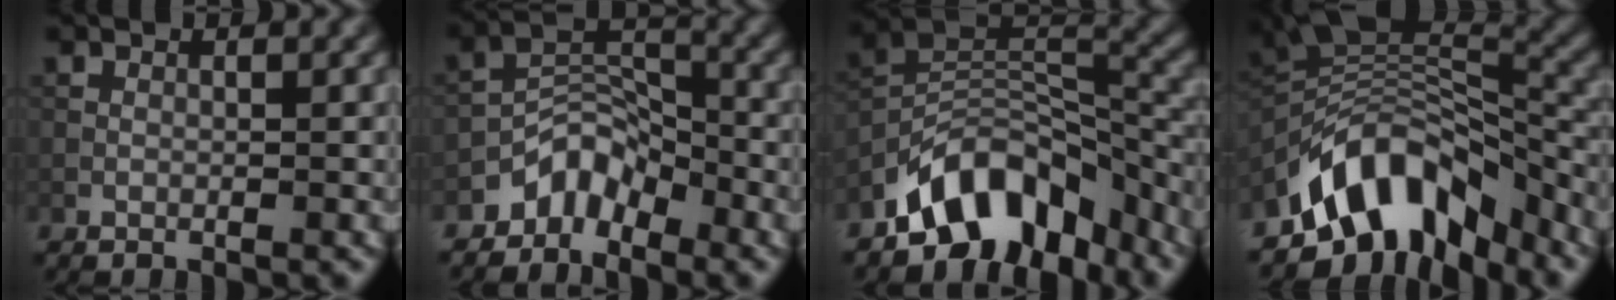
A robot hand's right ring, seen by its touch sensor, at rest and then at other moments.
{"total": 3.8, "force": [-3.0, 1.9, 1.1], "torque": [-0.009, 0.014, -0.061]}
{"total": 9.1, "force": [-6.4, 4.5, 4.6], "torque": [-0.054, 0.002, -0.123]}
{"total": 10.3, "force": [-6.5, 5.1, 6.1], "torque": [-0.093, 0.013, -0.125]}